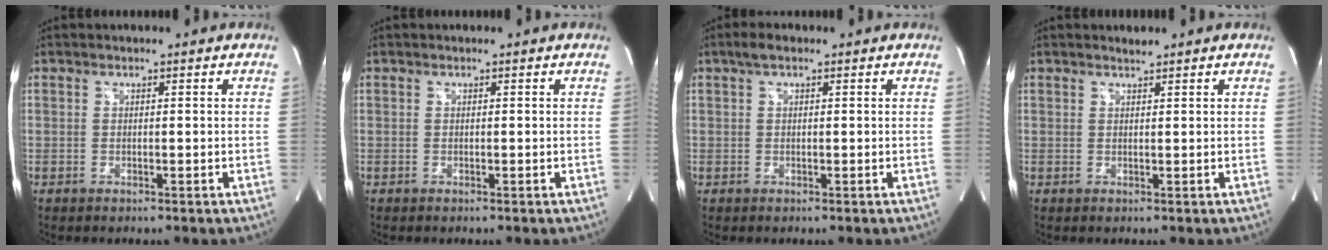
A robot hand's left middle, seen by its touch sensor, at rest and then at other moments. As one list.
[{"total": 0.0}, {"total": 2.1, "force": [1.3, 0.8, 1.4], "torque": [-0.031, 0.015, 0.025]}, {"total": 0.9, "force": [0.9, -0.1, 0.1], "torque": [-0.012, -0.002, 0.018]}]